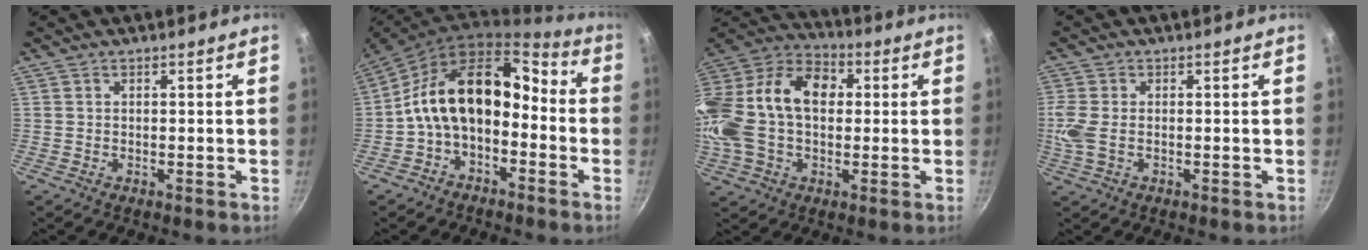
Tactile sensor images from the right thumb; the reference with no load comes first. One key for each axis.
{"total": 15.3, "fx": -3.1, "fy": 9.9, "fz": 11.2, "tx": -0.167, "ty": 0.076, "tz": -0.072}
{"total": 25.0, "fx": 1.7, "fy": 17.1, "fz": 18.1, "tx": -0.358, "ty": 0.051, "tz": 0.017}
{"total": 4.7, "fx": -0.4, "fy": 2.7, "fz": 3.9, "tx": -0.092, "ty": 0.000, "tz": -0.011}